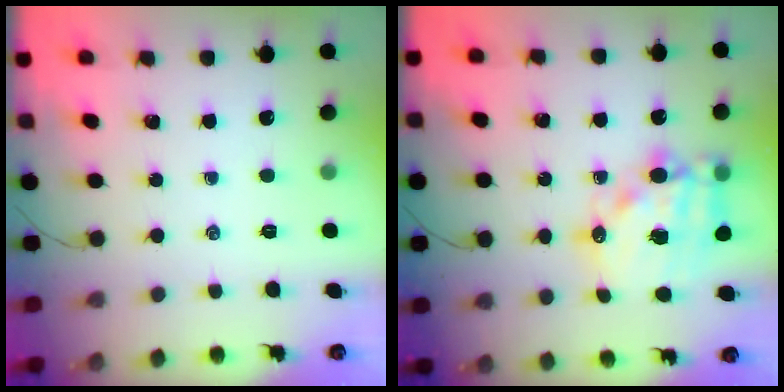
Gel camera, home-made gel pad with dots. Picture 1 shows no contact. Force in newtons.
{"total": 16.5, "press": 16.2, "slide": 3.4}